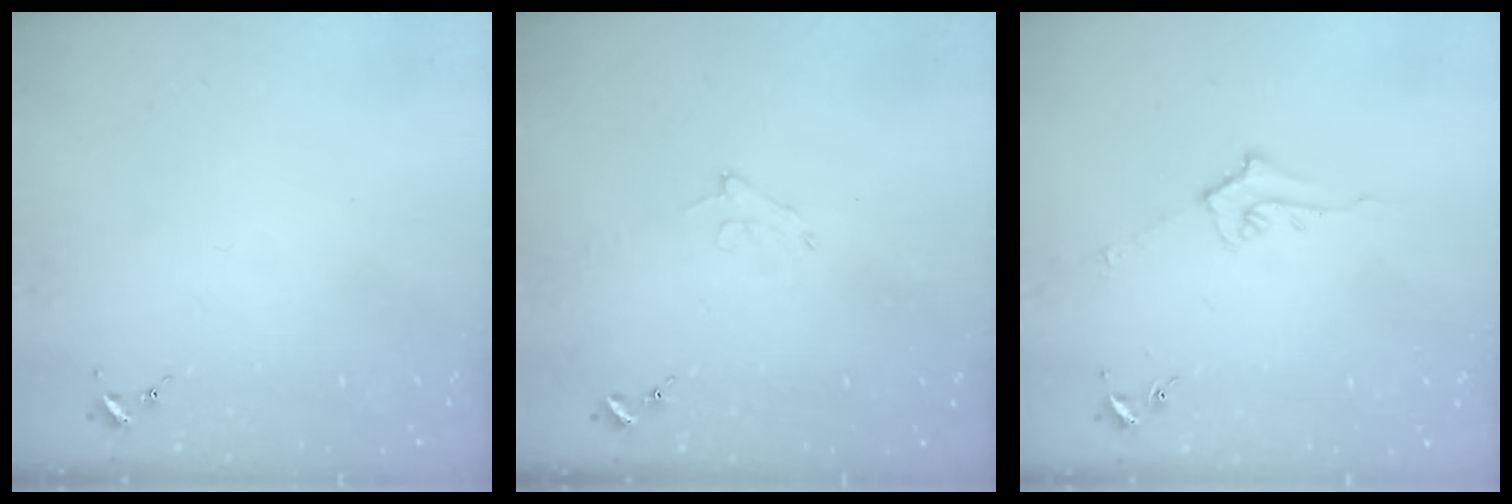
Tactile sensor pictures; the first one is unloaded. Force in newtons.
{"total": 5.4, "press": 5.3, "slide": 0.8}
{"total": 5.1, "press": 5.0, "slide": 0.6}